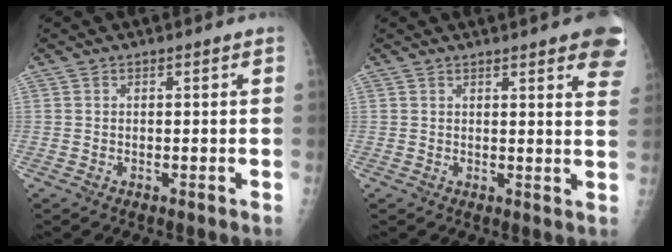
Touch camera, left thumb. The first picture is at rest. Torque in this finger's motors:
{"motor_torque": [2.60, 1.35, 0.91, -0.31, 0.00]}